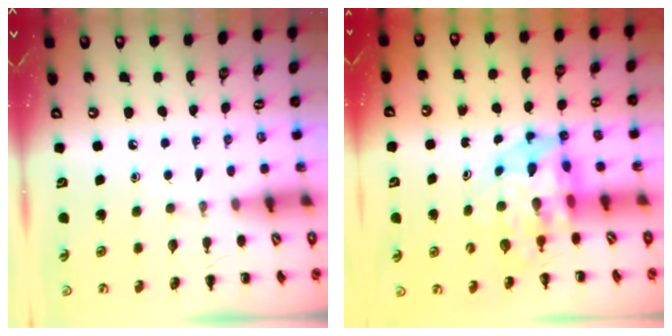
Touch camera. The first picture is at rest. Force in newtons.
{"total": 6.3, "press": 5.9, "slide": 2.0}